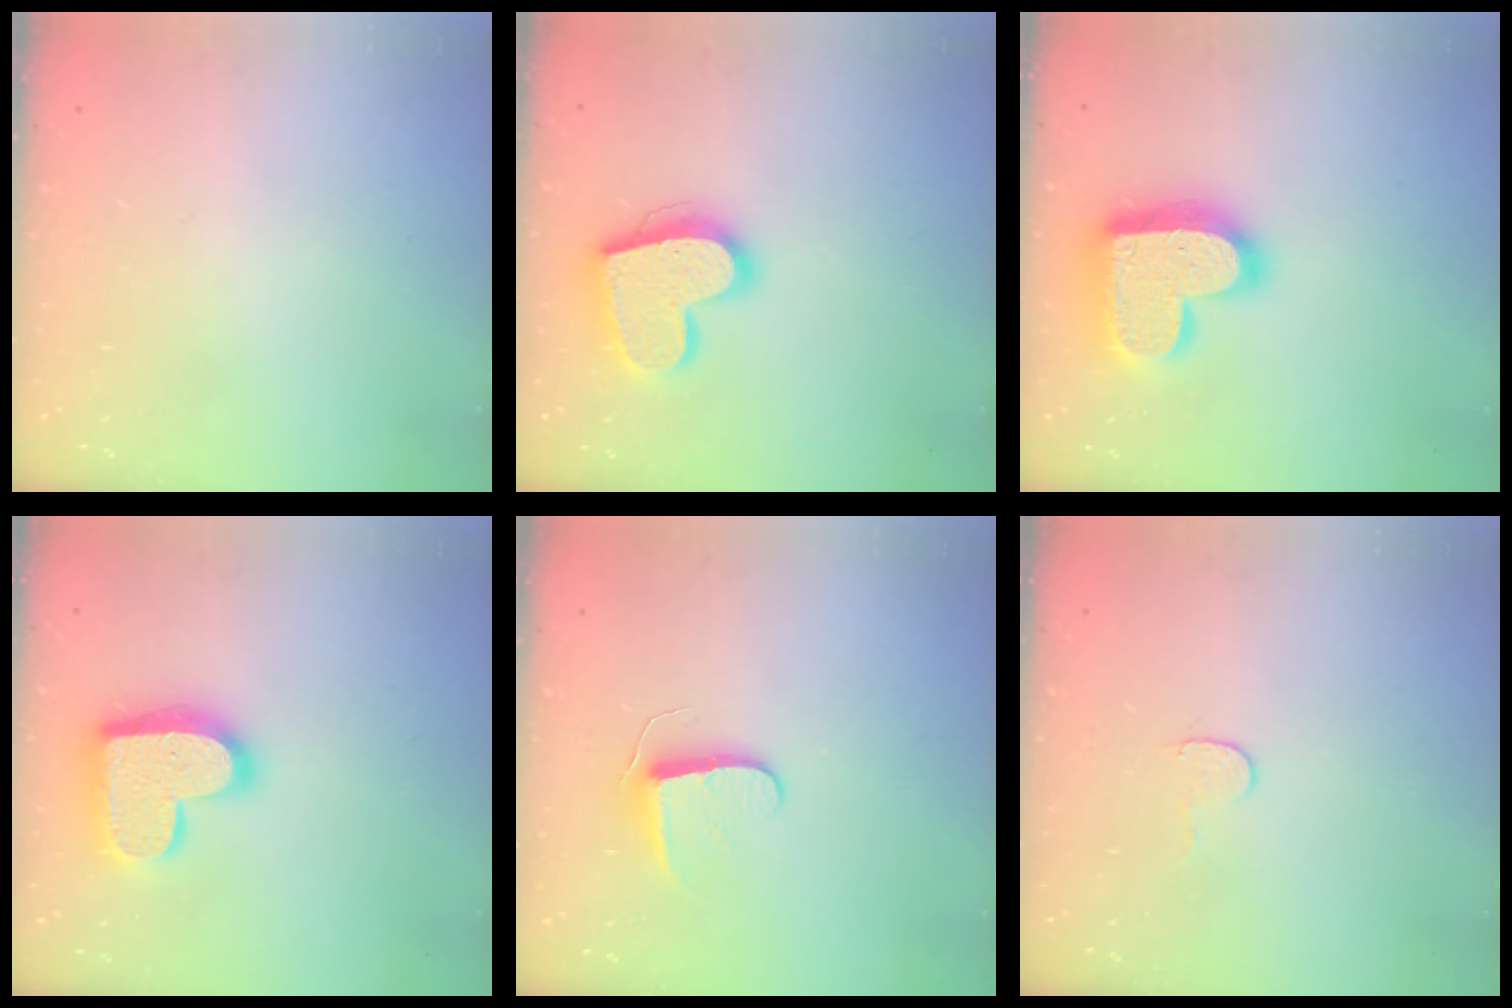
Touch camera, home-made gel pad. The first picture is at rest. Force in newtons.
{"total": 17.7, "press": 17.6, "slide": 1.5}
{"total": 22.2, "press": 22.1, "slide": 1.5}
{"total": 17.7, "press": 17.7, "slide": 1.2}
{"total": 7.2, "press": 7.2, "slide": 0.7}
{"total": 4.0, "press": 4.0, "slide": 0.5}